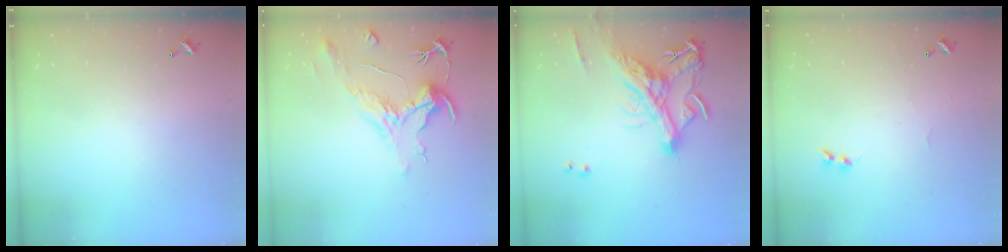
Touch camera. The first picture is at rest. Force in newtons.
{"total": 1.9, "press": 1.4, "slide": 1.2}
{"total": 11.1, "press": 10.7, "slide": 2.6}
{"total": 2.0, "press": 1.9, "slide": 0.6}